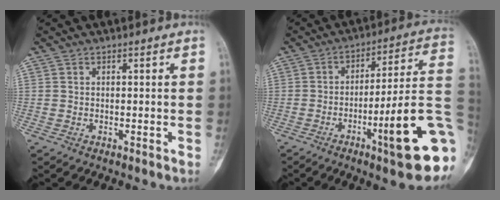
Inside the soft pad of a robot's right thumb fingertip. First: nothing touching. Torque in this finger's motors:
{"motor_torque": [1.11, 0.47, 1.39, -1.37, 0.45]}